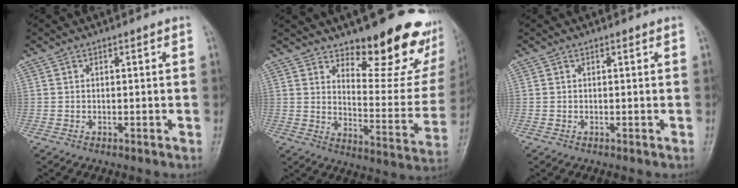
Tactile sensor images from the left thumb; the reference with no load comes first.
{"total": 20.1, "force": [13.8, 7.5, 12.6], "torque": [-0.113, -0.108, 0.190]}
{"total": 0.0}